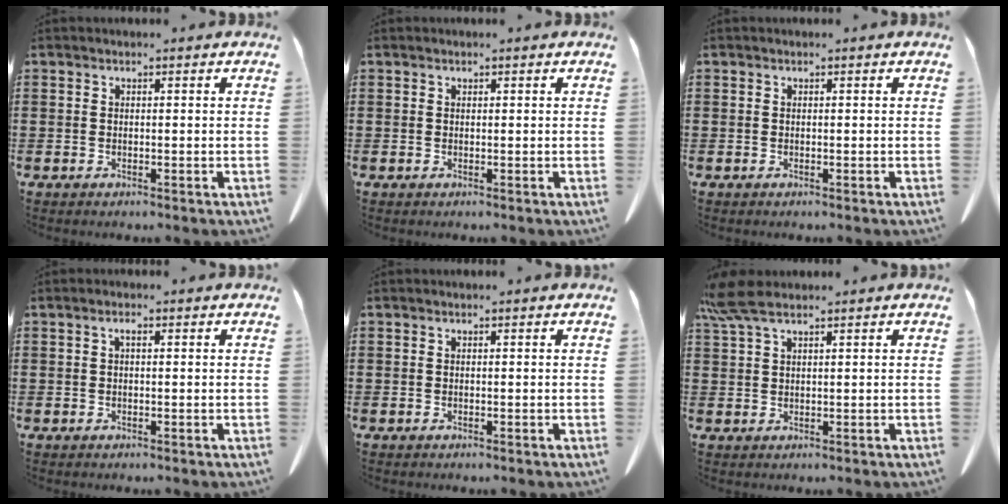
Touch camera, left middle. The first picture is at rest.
{"total": 0.0}
{"total": 0.0}
{"total": 1.3, "force": [0.2, 0.4, 1.2], "torque": [-0.025, 0.002, 0.003]}
{"total": 0.0}
{"total": 5.1, "force": [3.3, 1.4, 3.7], "torque": [-0.095, -0.005, 0.057]}